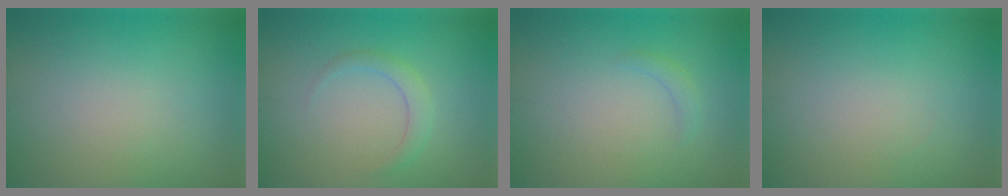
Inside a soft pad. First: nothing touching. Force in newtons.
{"total": 1.8, "press": 1.8, "slide": 0.1}
{"total": 1.0, "press": 1.0, "slide": 0.1}
{"total": 0.0}